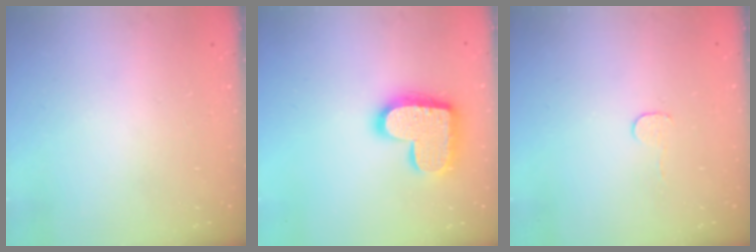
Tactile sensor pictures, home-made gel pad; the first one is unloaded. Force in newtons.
{"total": 17.5, "press": 17.5, "slide": 1.0}
{"total": 3.0, "press": 3.0, "slide": 0.3}